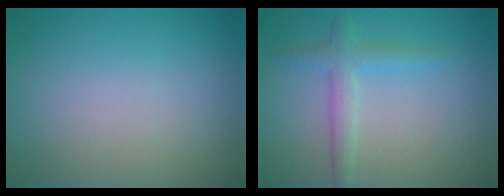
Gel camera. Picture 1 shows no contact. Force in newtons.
{"total": 2.5, "press": 2.5, "slide": 0.1}